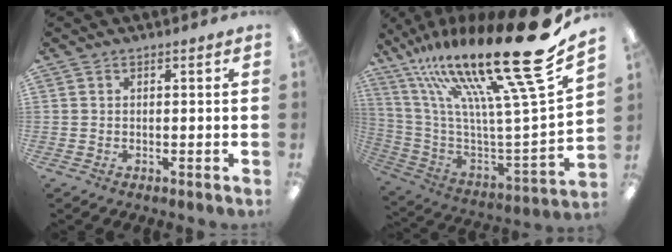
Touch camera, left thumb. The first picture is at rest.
{"total": 29.5, "force": [19.5, 4.7, 21.7], "torque": [-0.340, -0.157, 0.321]}